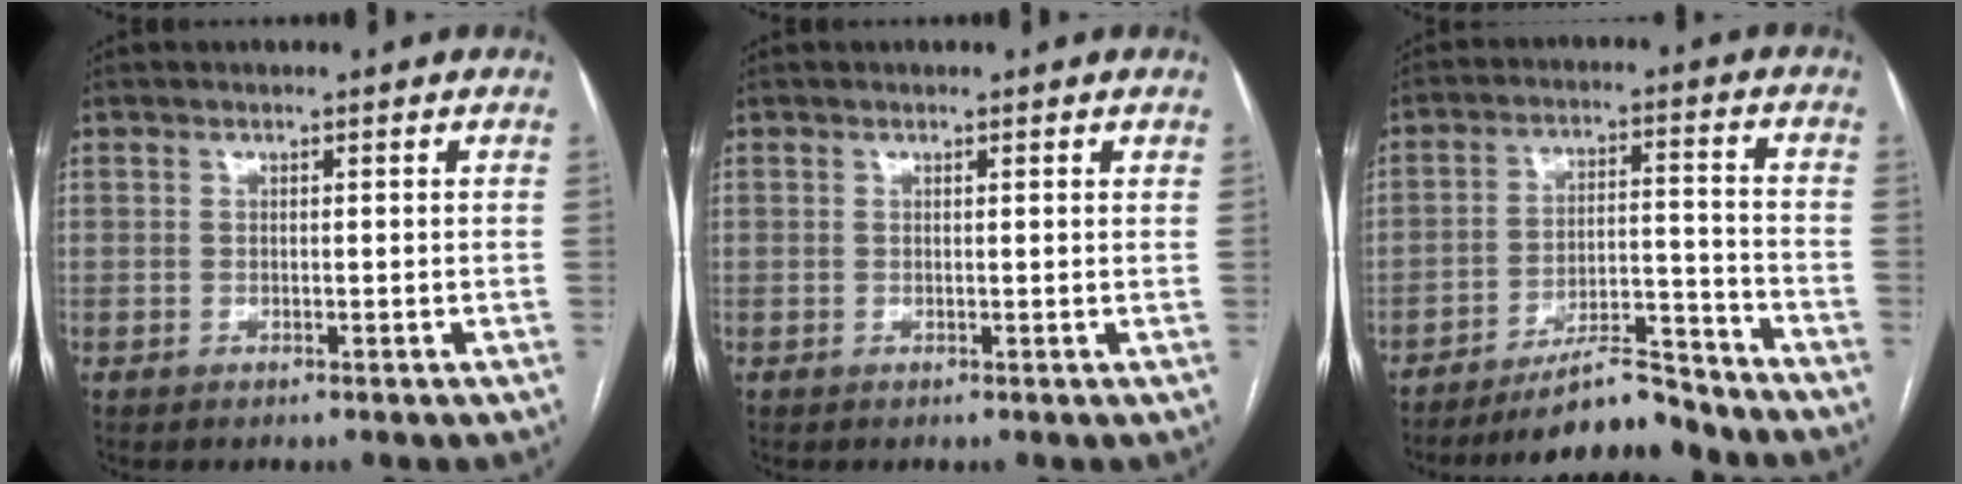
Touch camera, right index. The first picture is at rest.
{"total": 0.6, "force": [0.5, 0.0, 0.3], "torque": [-0.006, 0.001, 0.003]}
{"total": 10.3, "force": [-9.5, 1.2, 3.8], "torque": [-0.055, 0.015, -0.161]}